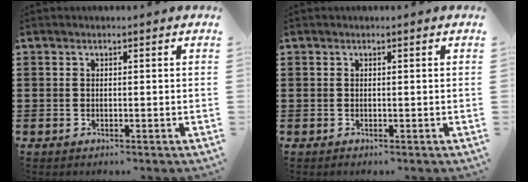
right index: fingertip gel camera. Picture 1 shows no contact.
{"total": 0.0}